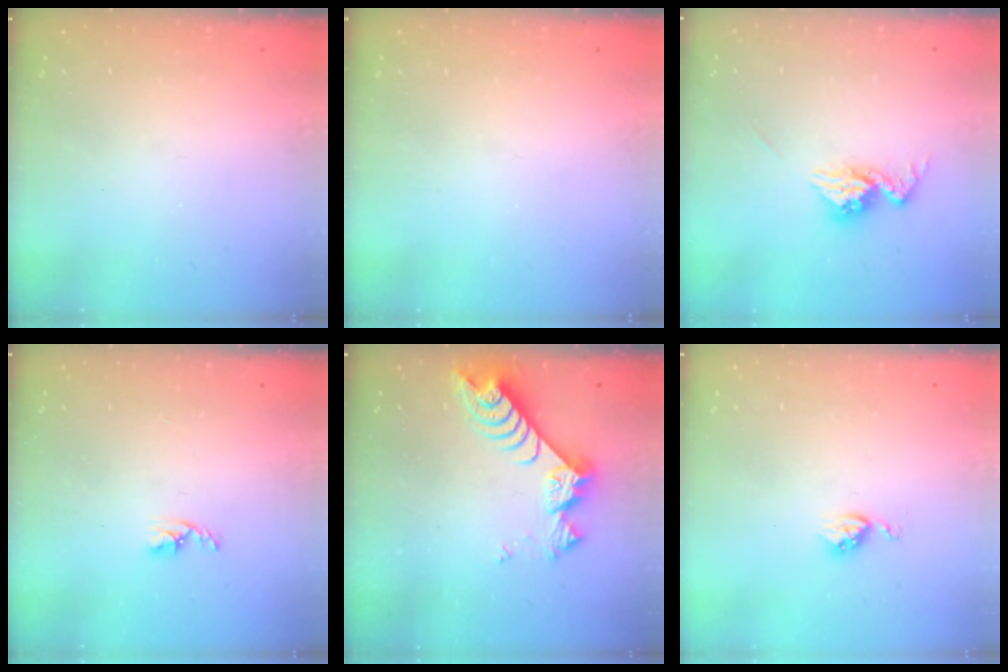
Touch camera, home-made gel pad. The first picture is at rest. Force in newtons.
{"total": 0.0}
{"total": 12.4, "press": 12.3, "slide": 1.0}
{"total": 2.7, "press": 2.7, "slide": 0.5}
{"total": 7.9, "press": 7.9, "slide": 0.7}
{"total": 3.6, "press": 3.6, "slide": 0.4}